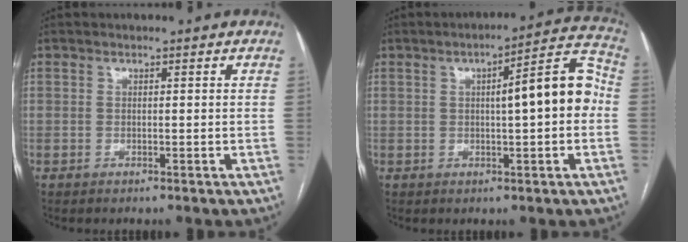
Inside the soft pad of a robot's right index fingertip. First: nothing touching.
{"total": 10.1, "force": [0.4, 1.8, 9.9], "torque": [-0.128, 0.035, 0.003]}